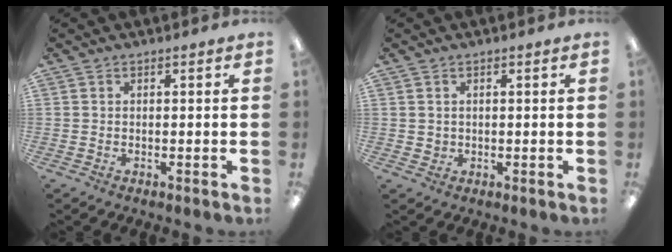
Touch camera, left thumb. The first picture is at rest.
{"total": 1.4, "force": [0.6, 1.2, 0.2], "torque": [-0.006, 0.004, 0.010]}